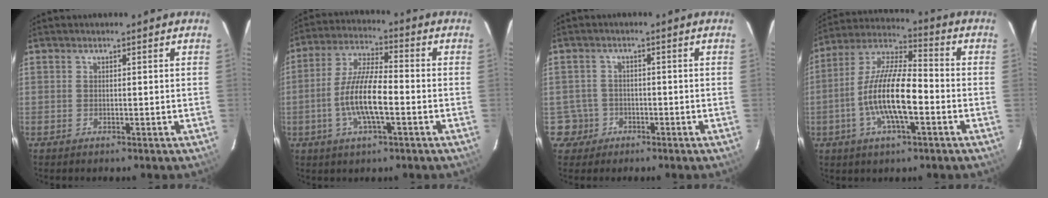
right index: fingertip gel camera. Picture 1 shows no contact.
{"total": 11.0, "force": [-3.0, 2.7, 10.2], "torque": [-0.209, 0.000, -0.059]}
{"total": 4.1, "force": [-1.5, 3.8, -0.2], "torque": [0.001, 0.020, -0.026]}
{"total": 14.7, "force": [-4.0, 4.1, 13.5], "torque": [-0.269, -0.001, -0.079]}